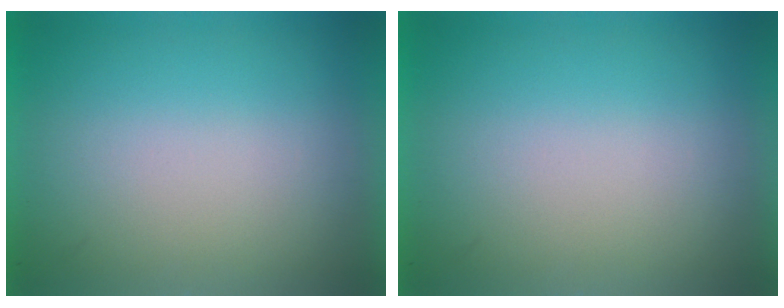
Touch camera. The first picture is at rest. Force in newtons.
{"total": 0.0}